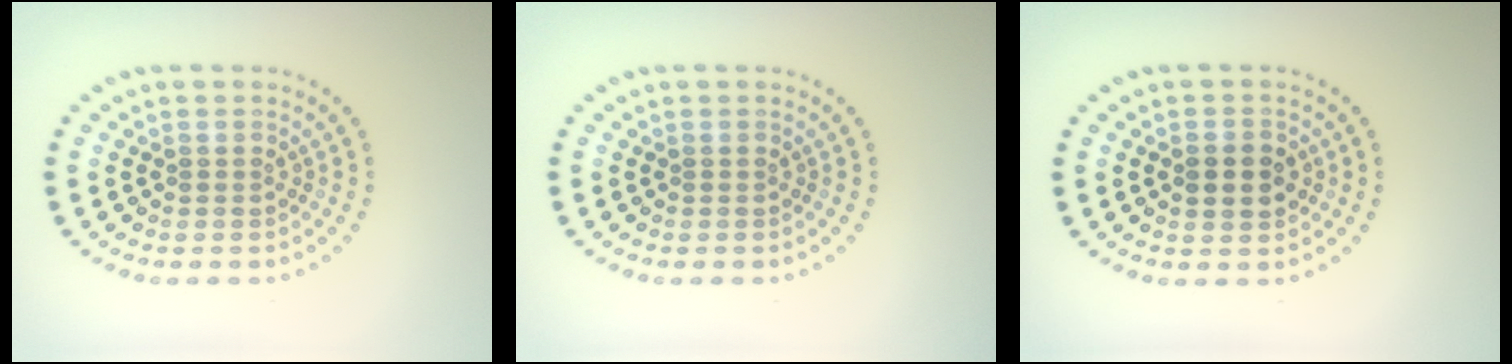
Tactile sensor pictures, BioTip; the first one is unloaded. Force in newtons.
{"total": 0.0}
{"total": 2.2, "press": 2.2, "slide": 0.1}